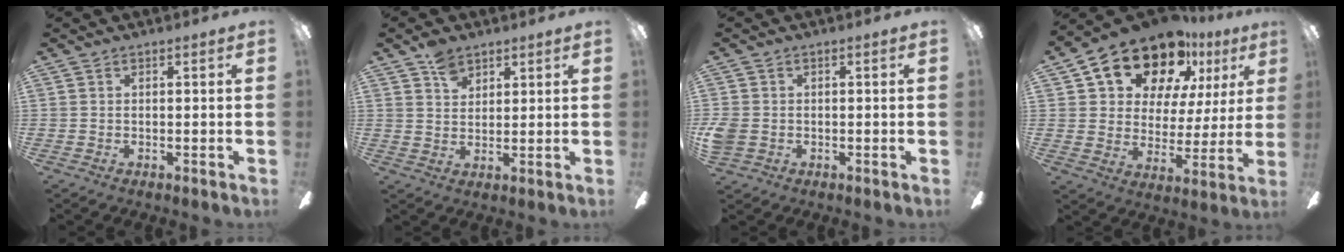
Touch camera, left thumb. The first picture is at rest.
{"total": 5.2, "force": [3.6, 3.2, 1.9], "torque": [-0.025, -0.012, 0.065]}
{"total": 3.8, "force": [-0.6, 3.1, 2.0], "torque": [-0.045, 0.004, -0.011]}
{"total": 19.1, "force": [13.4, 10.2, 9.0], "torque": [-0.155, -0.080, 0.234]}